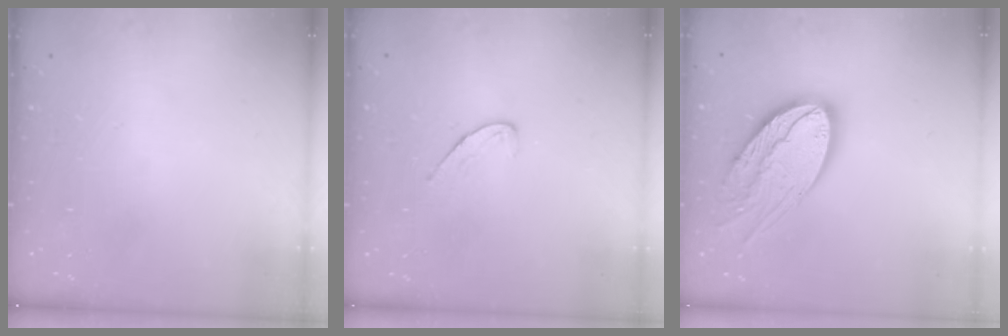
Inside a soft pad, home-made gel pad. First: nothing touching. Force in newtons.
{"total": 5.4, "press": 5.4, "slide": 0.5}
{"total": 20.8, "press": 20.7, "slide": 2.4}